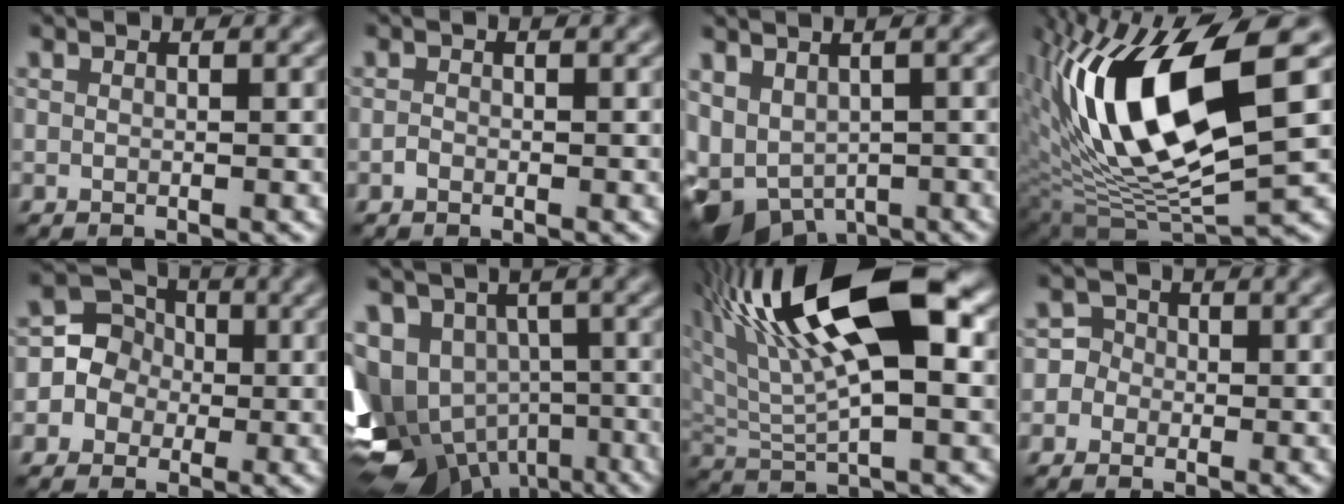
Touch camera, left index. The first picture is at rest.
{"total": 0.7, "force": [-0.6, 0.3, 0.1], "torque": [-0.002, -0.002, -0.013]}
{"total": 5.9, "force": [-2.6, 4.1, 3.3], "torque": [-0.057, -0.020, -0.037]}
{"total": 14.2, "force": [2.7, 4.8, 13.1], "torque": [-0.249, 0.000, 0.049]}
{"total": 4.2, "force": [-0.6, 4.0, 1.0], "torque": [0.003, 0.016, -0.030]}
{"total": 12.7, "force": [-3.4, 9.6, 7.5], "torque": [-0.151, -0.015, -0.028]}
{"total": 14.0, "force": [4.7, 4.9, 12.3], "torque": [-0.209, 0.024, 0.071]}
{"total": 3.1, "force": [-1.0, 2.9, 0.4], "torque": [0.023, 0.016, -0.044]}